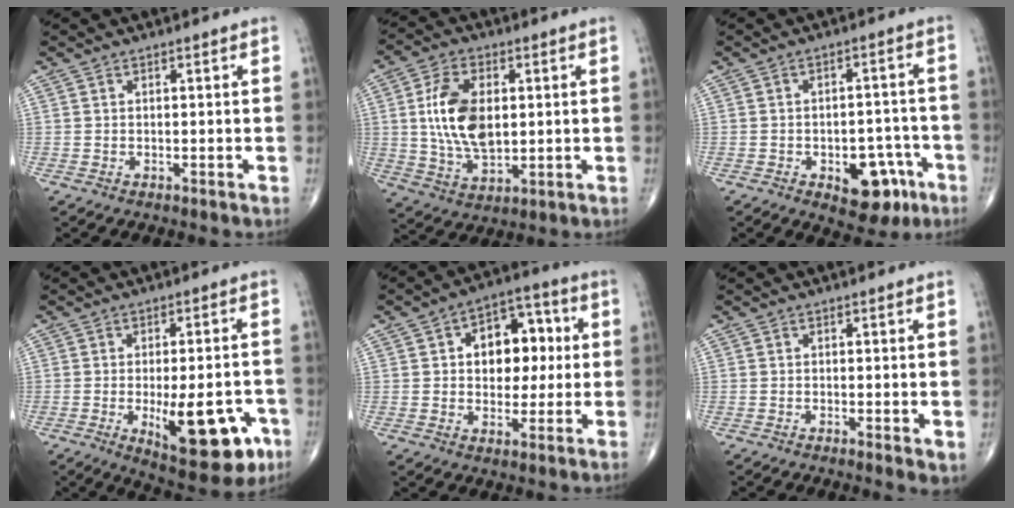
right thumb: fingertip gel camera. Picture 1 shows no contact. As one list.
[{"total": 13.1, "force": [1.6, 7.6, 10.6], "torque": [-0.191, -0.006, 0.034]}, {"total": 10.1, "force": [-4.6, 5.8, 6.9], "torque": [-0.054, 0.036, -0.052]}, {"total": 15.8, "force": [-5.0, 6.3, 13.6], "torque": [-0.162, 0.005, -0.053]}, {"total": 12.8, "force": [2.0, 8.5, 9.3], "torque": [-0.085, 0.019, 0.026]}, {"total": 2.4, "force": [-0.3, 0.6, 2.3], "torque": [-0.035, -0.009, -0.007]}]